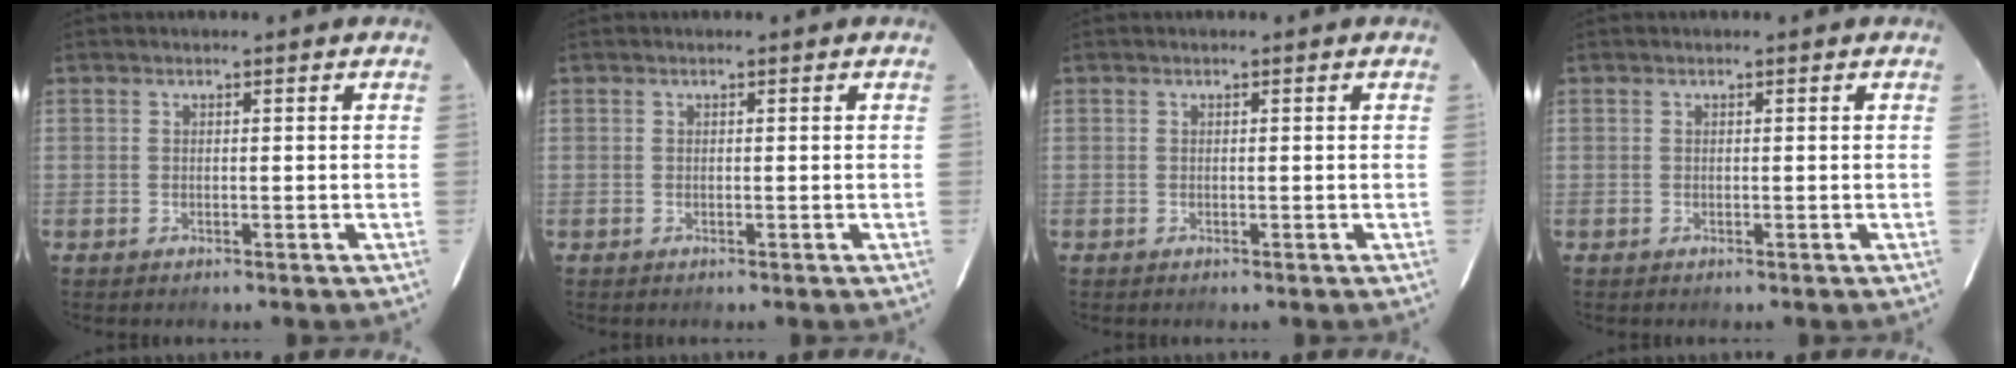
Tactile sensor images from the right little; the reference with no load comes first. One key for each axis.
{"total": 0.0}
{"total": 0.0}
{"total": 0.0}